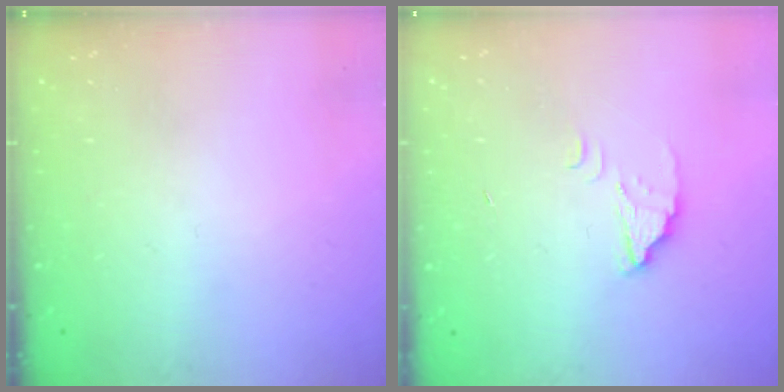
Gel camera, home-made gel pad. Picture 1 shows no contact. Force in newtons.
{"total": 2.7, "press": 2.7, "slide": 0.1}